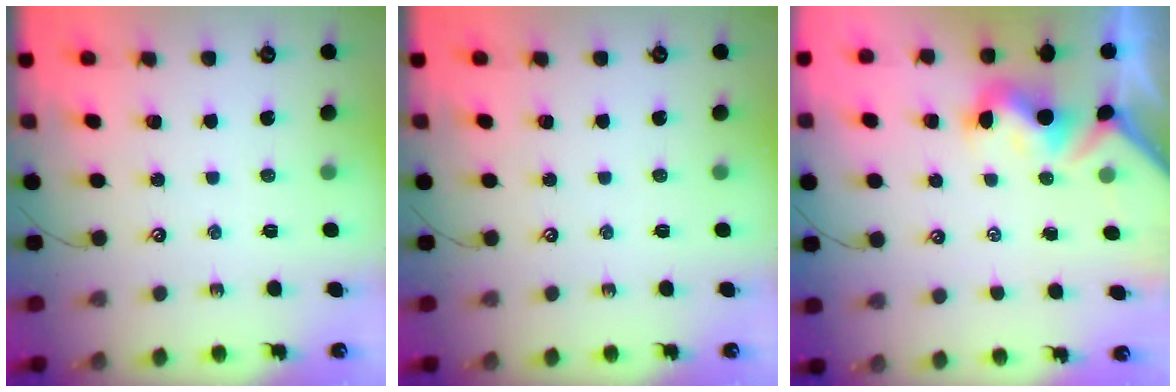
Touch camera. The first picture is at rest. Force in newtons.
{"total": 0.0}
{"total": 1.9, "press": 1.8, "slide": 0.7}